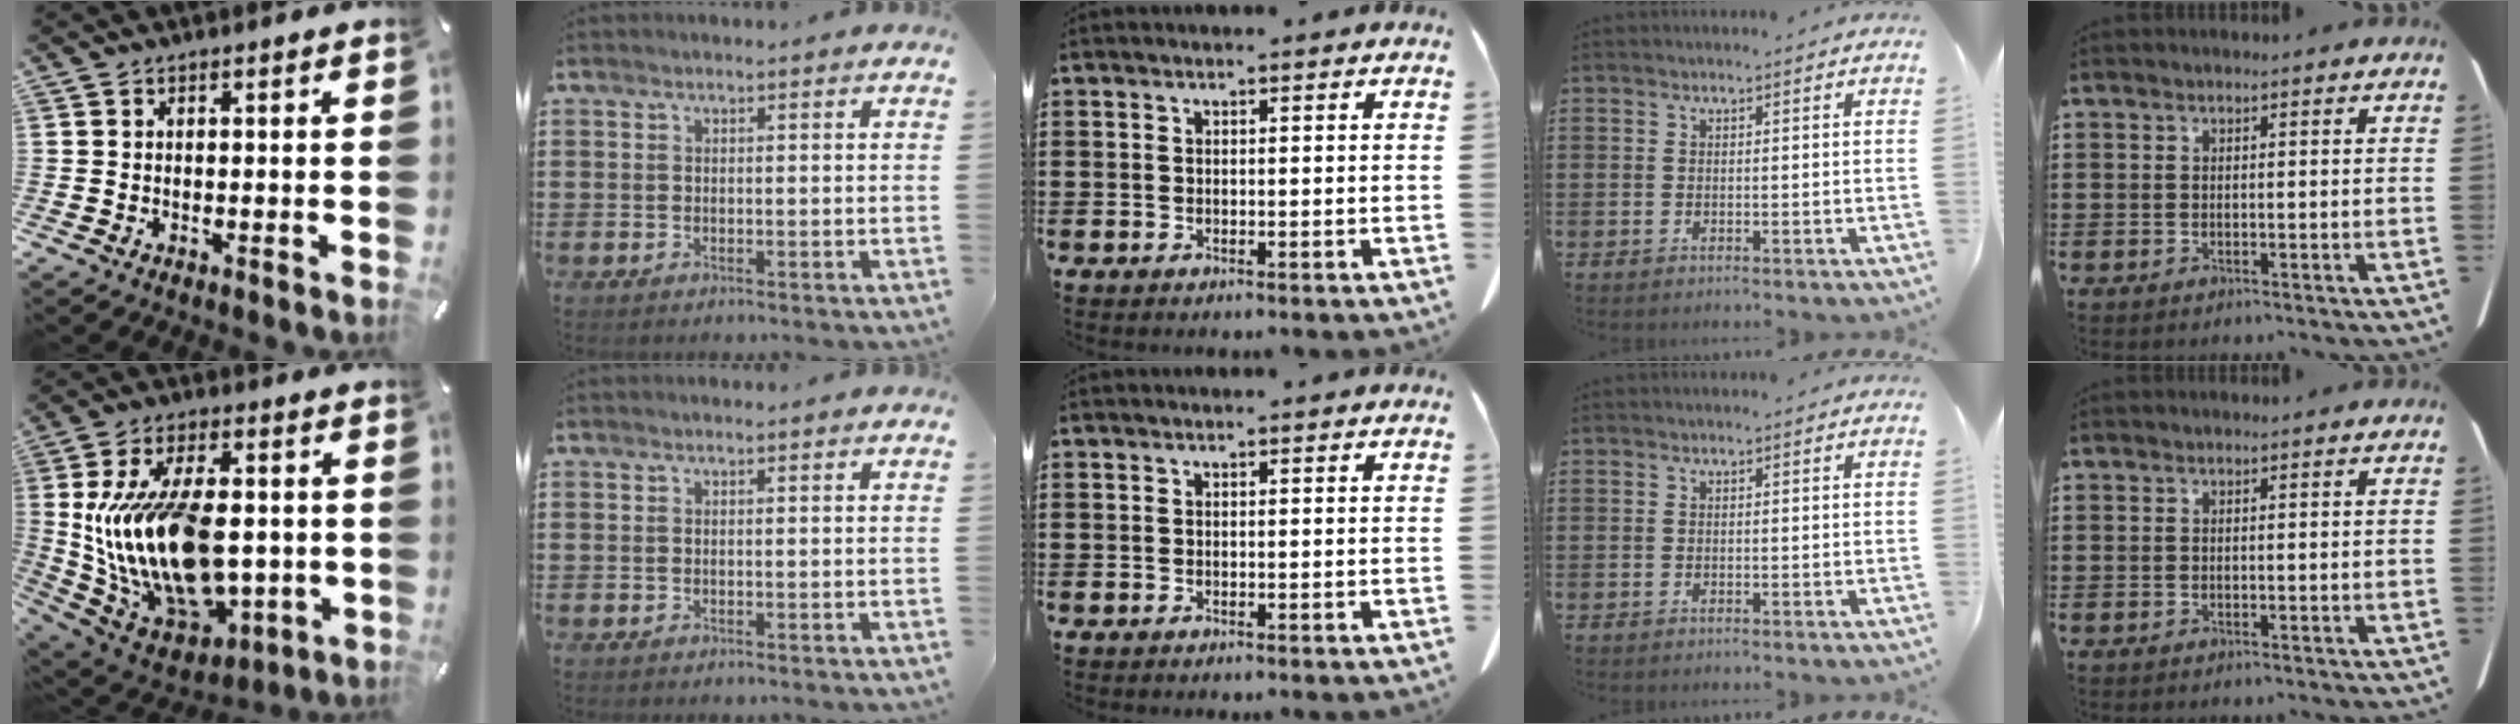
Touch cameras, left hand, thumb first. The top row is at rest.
{"thumb": {"total": 23.7, "force": [0.1, 14.5, 18.8], "torque": [-0.386, -0.016, 0.017]}}